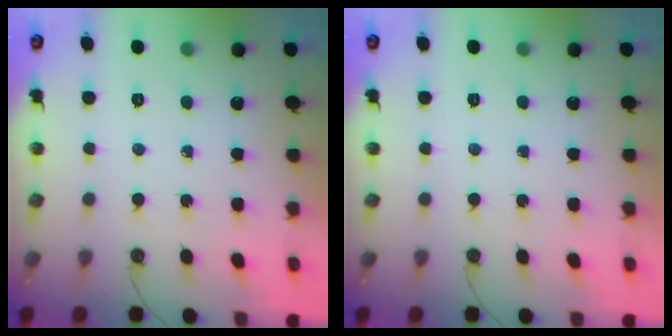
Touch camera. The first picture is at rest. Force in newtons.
{"total": 0.0}